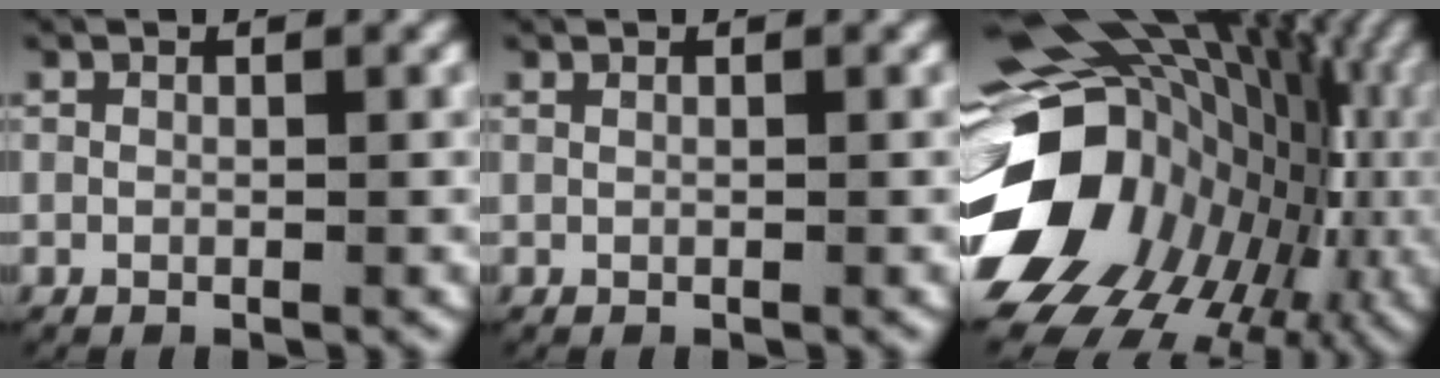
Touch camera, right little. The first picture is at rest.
{"total": 0.0}
{"total": 24.1, "force": [0.0, 17.0, 17.1], "torque": [-0.282, -0.029, 0.004]}